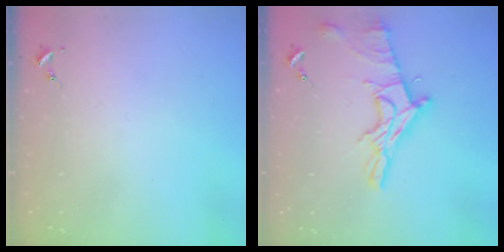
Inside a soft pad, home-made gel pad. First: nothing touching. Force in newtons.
{"total": 14.1, "press": 14.1, "slide": 1.3}